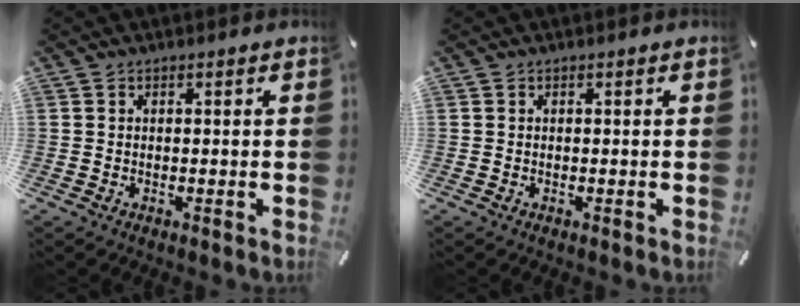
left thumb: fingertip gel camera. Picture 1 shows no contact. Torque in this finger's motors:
{"motor_torque": [0.00, 0.00, 0.00, 0.00, 0.00]}